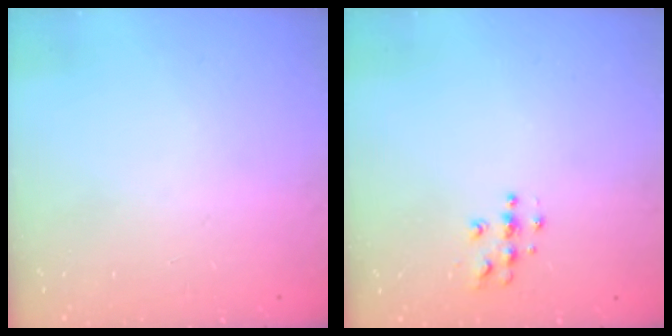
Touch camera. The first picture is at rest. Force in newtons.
{"total": 4.3, "press": 4.3, "slide": 0.4}